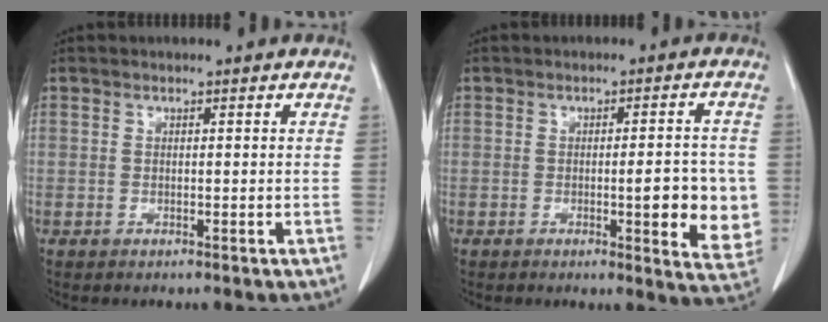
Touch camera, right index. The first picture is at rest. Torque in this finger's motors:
{"motor_torque": [0.31, 0.11, 0.16, 0.05]}